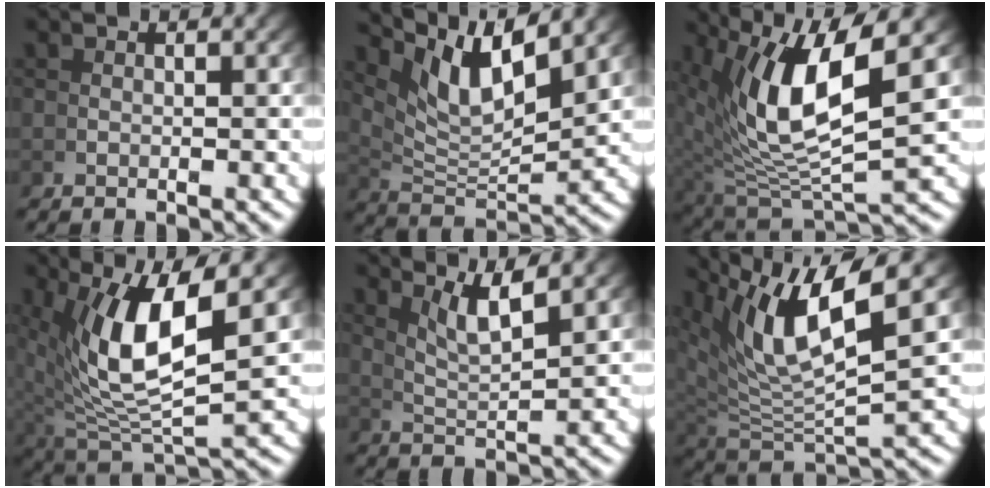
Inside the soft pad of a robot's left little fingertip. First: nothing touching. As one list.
[{"total": 9.7, "force": [5.2, 3.9, 7.1], "torque": [-0.120, 0.009, 0.093]}, {"total": 11.1, "force": [2.1, 5.7, 9.3], "torque": [-0.189, -0.028, 0.060]}, {"total": 10.2, "force": [1.8, 4.6, 8.9], "torque": [-0.176, -0.021, 0.055]}, {"total": 4.2, "force": [2.9, 0.2, 3.0], "torque": [-0.051, -0.005, 0.058]}, {"total": 10.1, "force": [3.9, 4.6, 8.1], "torque": [-0.168, -0.005, 0.075]}]